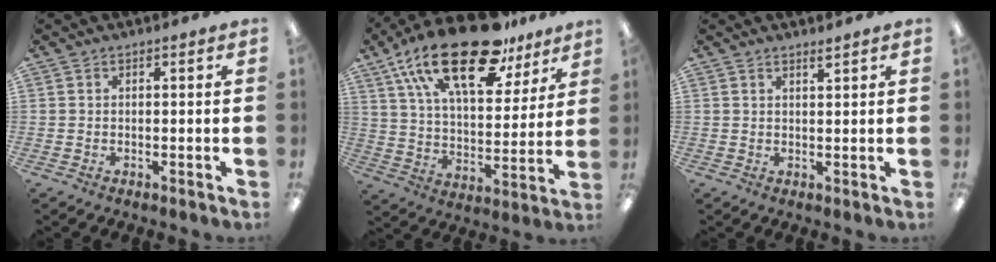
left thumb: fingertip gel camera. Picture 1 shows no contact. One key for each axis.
{"total": 25.0, "fx": 16.4, "fy": 10.4, "fz": 15.8, "tx": -0.280, "ty": -0.087, "tz": 0.281}
{"total": 1.6, "fx": 1.5, "fy": 0.0, "fz": 0.6, "tx": -0.014, "ty": -0.003, "tz": 0.027}